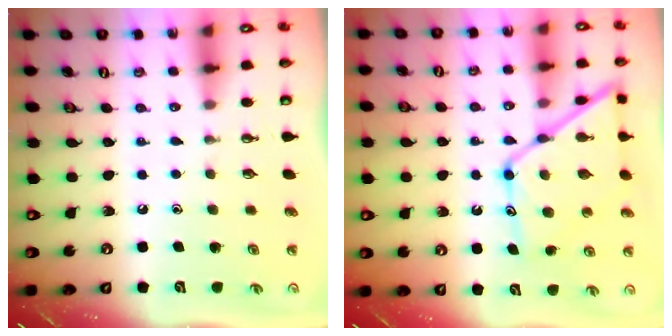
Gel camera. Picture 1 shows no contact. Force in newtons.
{"total": 16.2, "press": 16.2, "slide": 1.4}